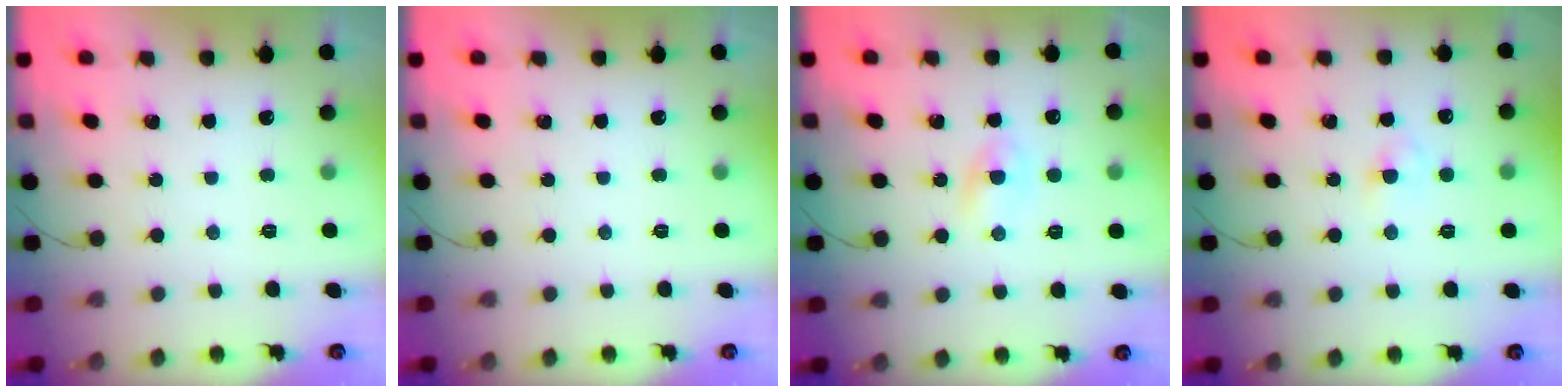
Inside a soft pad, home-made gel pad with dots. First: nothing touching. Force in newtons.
{"total": 0.0}
{"total": 2.2, "press": 2.0, "slide": 0.9}
{"total": 2.6, "press": 2.4, "slide": 1.1}